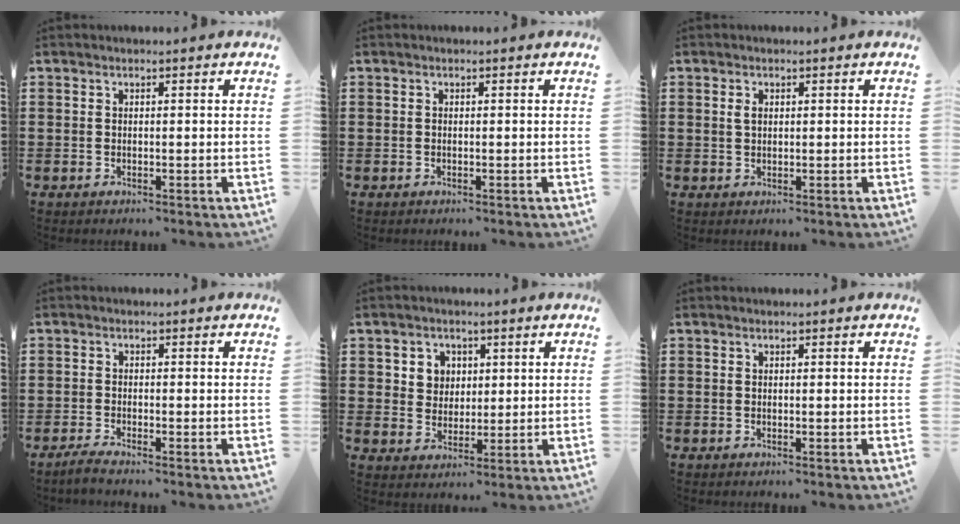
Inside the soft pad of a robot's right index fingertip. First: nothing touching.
{"total": 0.0}
{"total": 1.5, "force": [0.4, 0.9, 1.1], "torque": [-0.025, 0.006, 0.006]}
{"total": 1.6, "force": [-1.5, -0.2, 0.4], "torque": [-0.009, 0.001, -0.029]}
{"total": 4.0, "force": [1.4, 3.7, 0.7], "torque": [-0.032, 0.014, 0.024]}
{"total": 0.0}